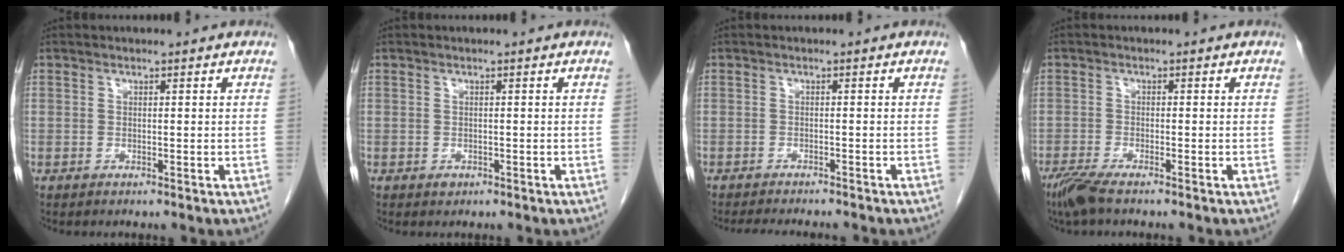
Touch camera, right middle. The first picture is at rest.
{"total": 0.7, "force": [-0.4, 0.6, 0.3], "torque": [-0.003, 0.002, -0.003]}
{"total": 7.7, "force": [-7.0, 1.3, 2.9], "torque": [-0.041, -0.011, -0.093]}
{"total": 3.7, "force": [-2.9, 0.3, 2.3], "torque": [-0.050, -0.010, -0.059]}